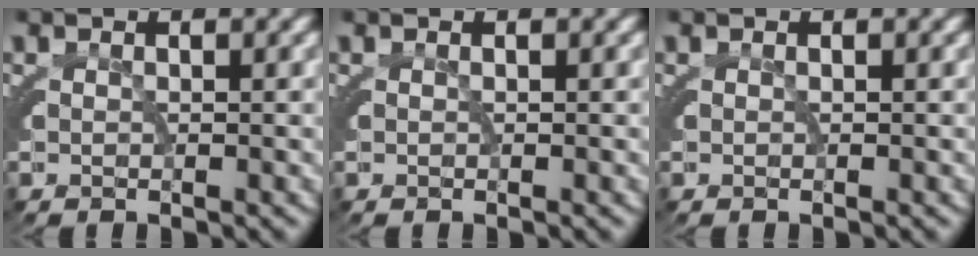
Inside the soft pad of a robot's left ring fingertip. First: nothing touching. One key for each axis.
{"total": 0.0}
{"total": 0.0}